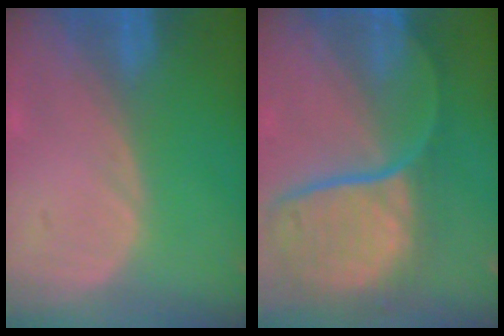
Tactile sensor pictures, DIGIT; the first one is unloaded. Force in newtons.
{"total": 12.1, "press": 9.8, "slide": 7.0}